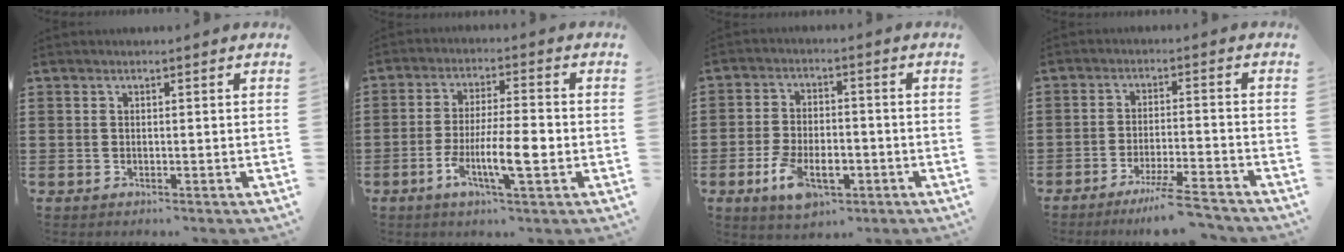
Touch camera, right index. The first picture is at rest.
{"total": 8.1, "force": [-2.7, 1.5, 7.5], "torque": [-0.143, -0.007, -0.051]}
{"total": 7.2, "force": [-3.1, 3.7, 5.4], "torque": [-0.114, 0.002, -0.058]}
{"total": 6.0, "force": [-5.0, -0.4, 3.3], "torque": [-0.059, -0.014, -0.092]}